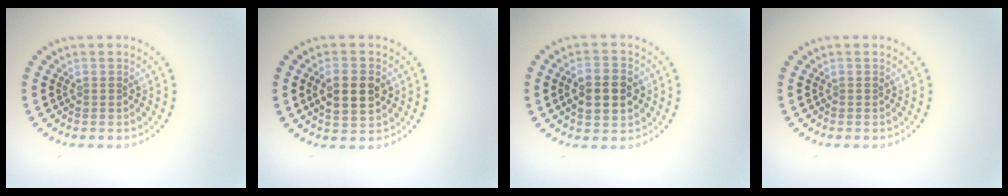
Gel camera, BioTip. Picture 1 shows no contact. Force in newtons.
{"total": 4.3, "press": 4.3, "slide": 0.4}
{"total": 4.7, "press": 4.7, "slide": 0.1}
{"total": 0.0}